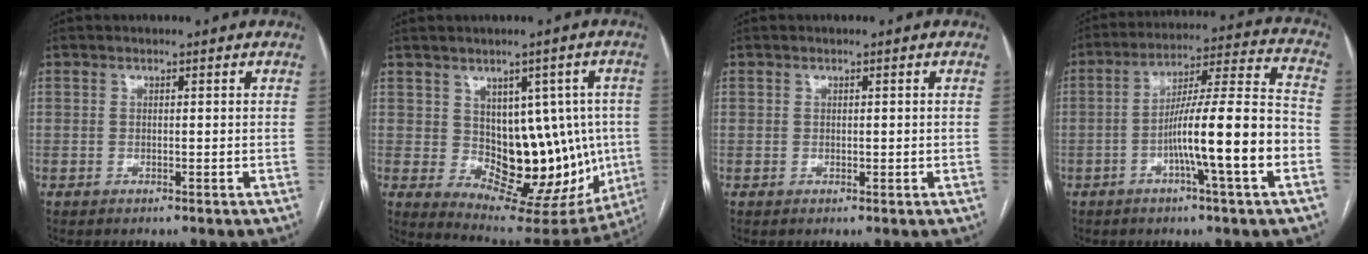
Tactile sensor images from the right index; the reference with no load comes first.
{"total": 14.9, "force": [-0.3, 8.9, 11.9], "torque": [-0.130, 0.016, 0.025]}
{"total": 0.8, "force": [0.1, 0.6, 0.5], "torque": [-0.008, 0.001, 0.003]}
{"total": 15.1, "force": [-4.5, 0.0, 14.4], "torque": [-0.236, 0.011, -0.075]}